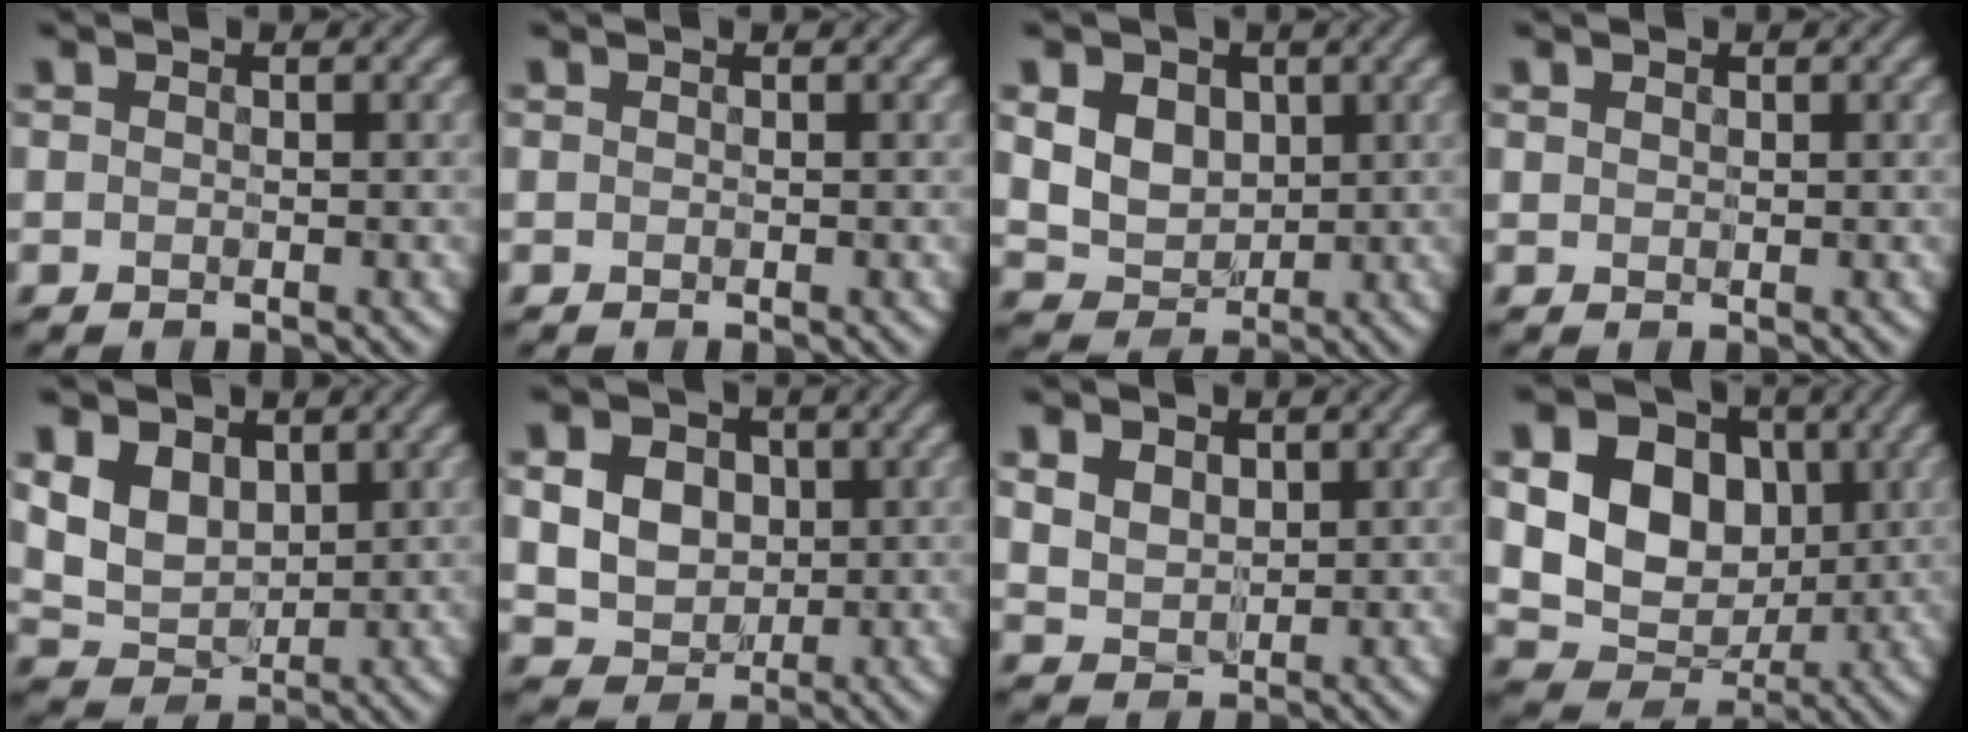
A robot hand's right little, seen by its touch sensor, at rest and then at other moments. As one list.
[{"total": 0.0}, {"total": 5.2, "force": [1.3, 4.2, 2.8], "torque": [-0.077, -0.004, 0.027]}, {"total": 0.6, "force": [0.4, 0.5, 0.2], "torque": [-0.005, 0.000, 0.010]}, {"total": 4.3, "force": [1.4, 3.2, 2.5], "torque": [-0.061, -0.008, 0.018]}, {"total": 10.4, "force": [3.0, 8.4, 5.3], "torque": [-0.110, 0.027, 0.045]}, {"total": 4.2, "force": [1.9, 3.1, 2.2], "torque": [-0.070, 0.001, 0.038]}, {"total": 11.8, "force": [2.1, 9.1, 7.2], "torque": [-0.127, 0.024, 0.017]}]